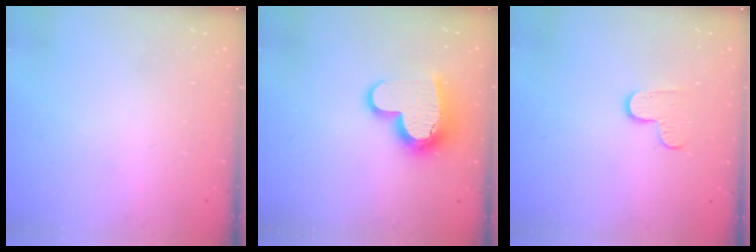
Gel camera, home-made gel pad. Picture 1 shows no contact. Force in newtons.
{"total": 14.6, "press": 14.5, "slide": 1.2}
{"total": 6.1, "press": 6.1, "slide": 0.6}